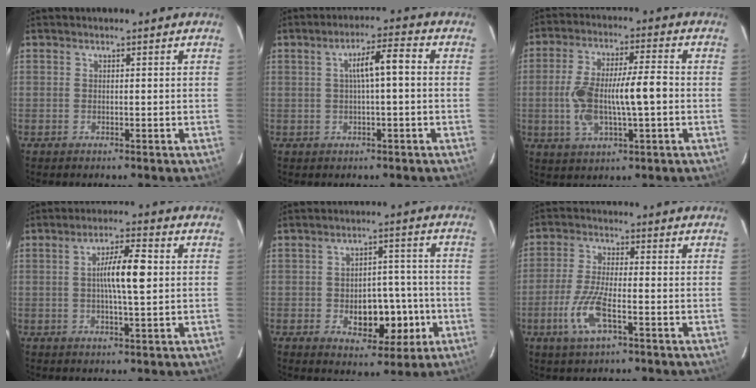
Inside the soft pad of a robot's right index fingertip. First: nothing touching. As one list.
[{"total": 5.5, "force": [0.6, 0.6, 5.5], "torque": [-0.093, 0.019, 0.009]}, {"total": 11.9, "force": [-1.3, 2.8, 11.5], "torque": [-0.223, 0.017, -0.018]}, {"total": 7.2, "force": [0.6, 0.8, 7.2], "torque": [-0.126, 0.010, 0.007]}, {"total": 9.5, "force": [-2.7, 5.3, 7.5], "torque": [-0.094, 0.020, -0.028]}, {"total": 7.6, "force": [-3.2, 1.6, 6.7], "torque": [-0.145, -0.010, -0.061]}]